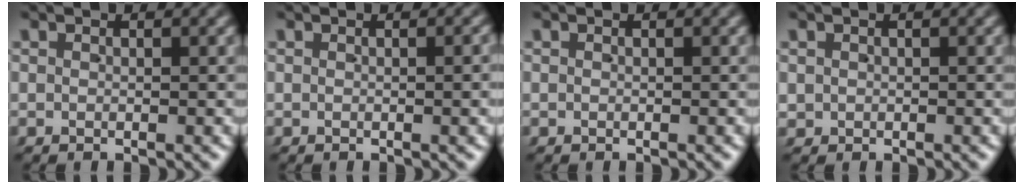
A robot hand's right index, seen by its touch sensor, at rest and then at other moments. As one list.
[{"total": 0.6, "force": [0.0, -0.3, 0.6], "torque": [-0.007, 0.005, -0.001]}, {"total": 0.0}, {"total": 0.8, "force": [0.1, 0.7, 0.2], "torque": [-0.004, 0.000, 0.007]}]